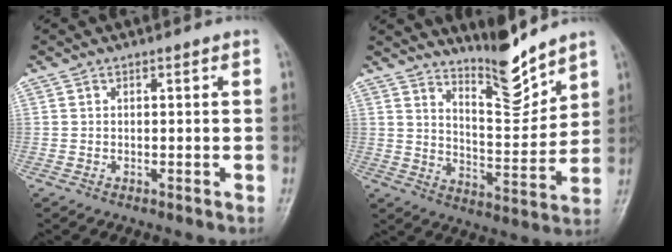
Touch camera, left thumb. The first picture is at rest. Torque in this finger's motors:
{"motor_torque": [0.81, 0.70, -0.34, -0.51, 0.08]}